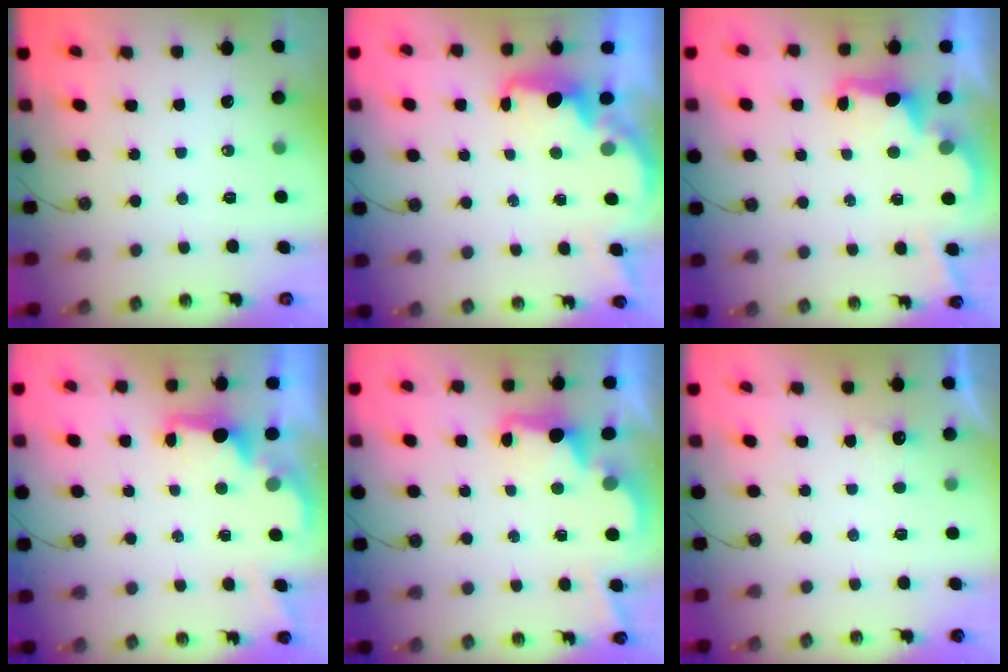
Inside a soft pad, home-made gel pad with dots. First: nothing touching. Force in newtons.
{"total": 2.2, "press": 2.1, "slide": 0.8}
{"total": 2.7, "press": 2.6, "slide": 0.8}
{"total": 2.0, "press": 1.9, "slide": 0.8}
{"total": 2.6, "press": 2.5, "slide": 0.8}
{"total": 1.6, "press": 1.5, "slide": 0.7}